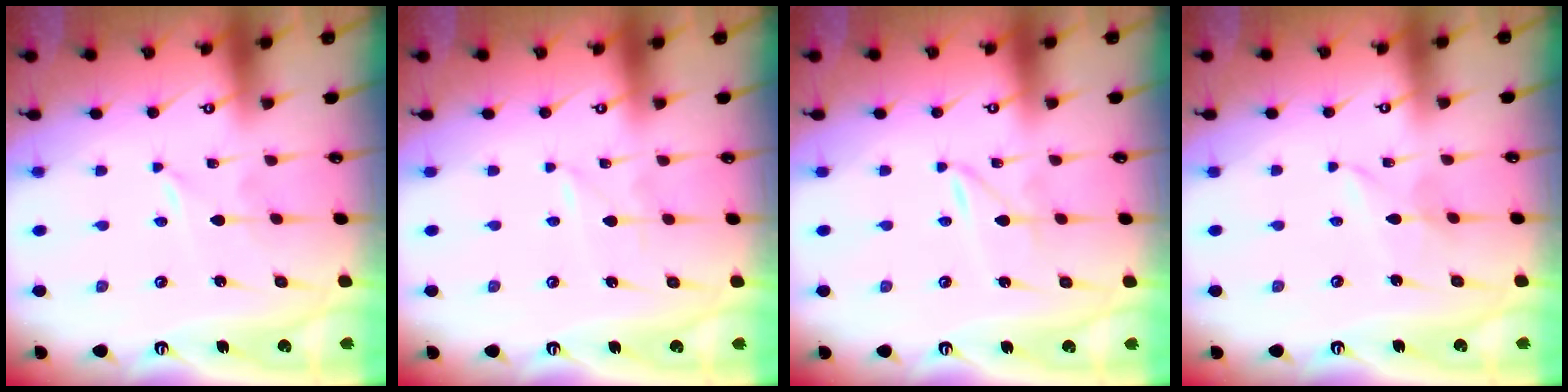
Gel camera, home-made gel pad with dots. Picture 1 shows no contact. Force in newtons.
{"total": 0.0}
{"total": 1.6, "press": 1.6, "slide": 0.2}
{"total": 2.4, "press": 2.4, "slide": 0.2}